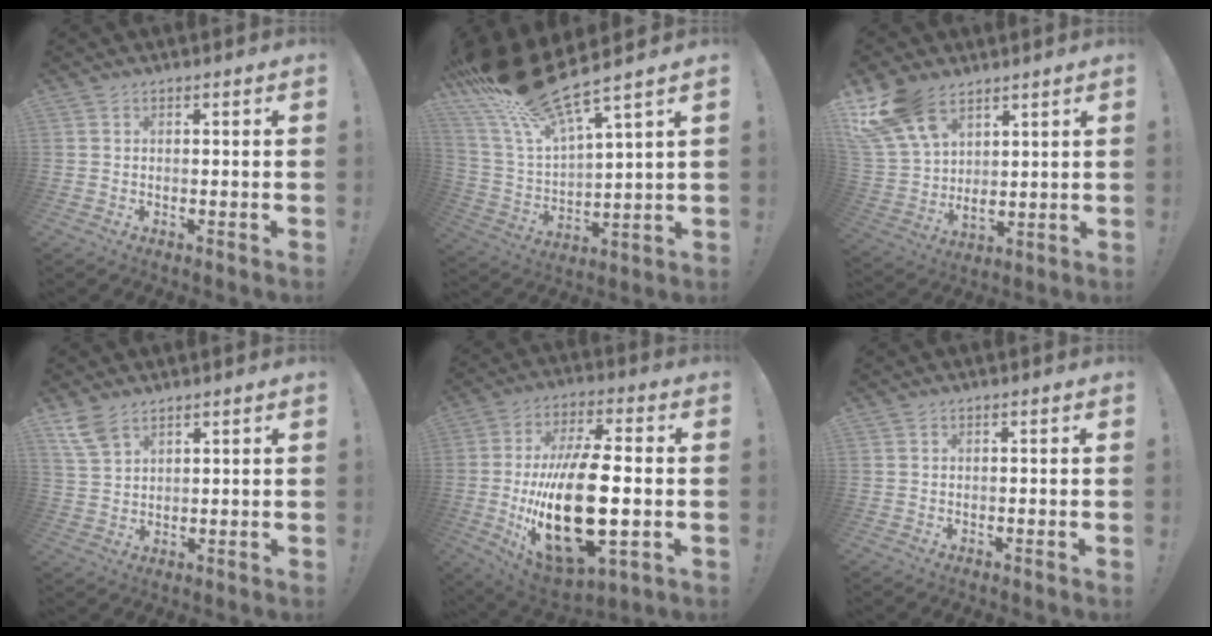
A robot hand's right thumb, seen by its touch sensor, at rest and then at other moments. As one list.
[{"total": 18.8, "force": [15.8, 3.4, 9.7], "torque": [-0.189, -0.103, 0.273]}, {"total": 17.0, "force": [10.2, 10.6, 8.6], "torque": [-0.187, -0.057, 0.195]}, {"total": 6.5, "force": [4.7, 2.9, 3.4], "torque": [-0.072, -0.016, 0.093]}, {"total": 27.0, "force": [-2.9, 11.8, 24.1], "torque": [-0.461, -0.005, -0.040]}, {"total": 0.0}]